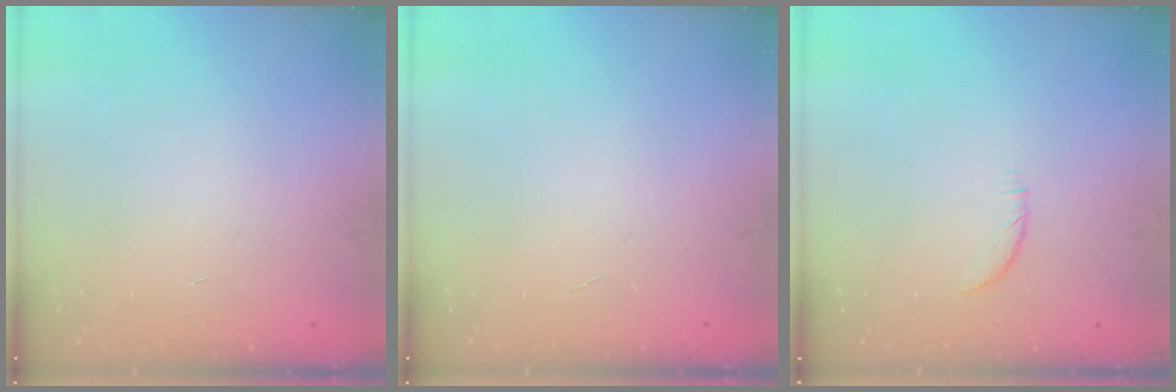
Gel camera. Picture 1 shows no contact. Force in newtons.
{"total": 0.0}
{"total": 4.2, "press": 4.1, "slide": 1.1}